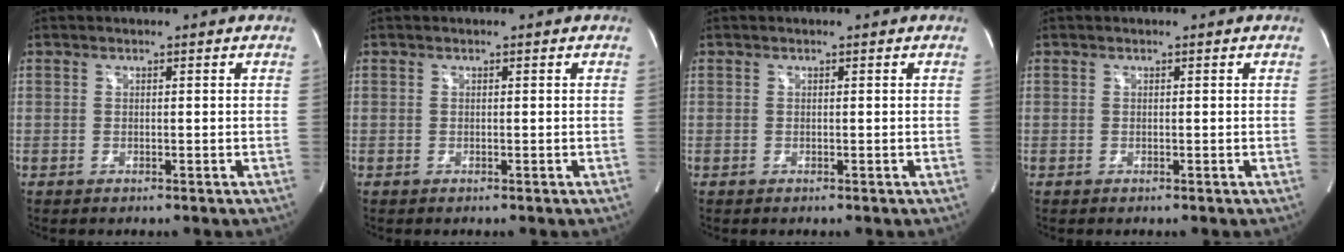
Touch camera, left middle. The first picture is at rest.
{"total": 0.0}
{"total": 0.0}
{"total": 0.0}